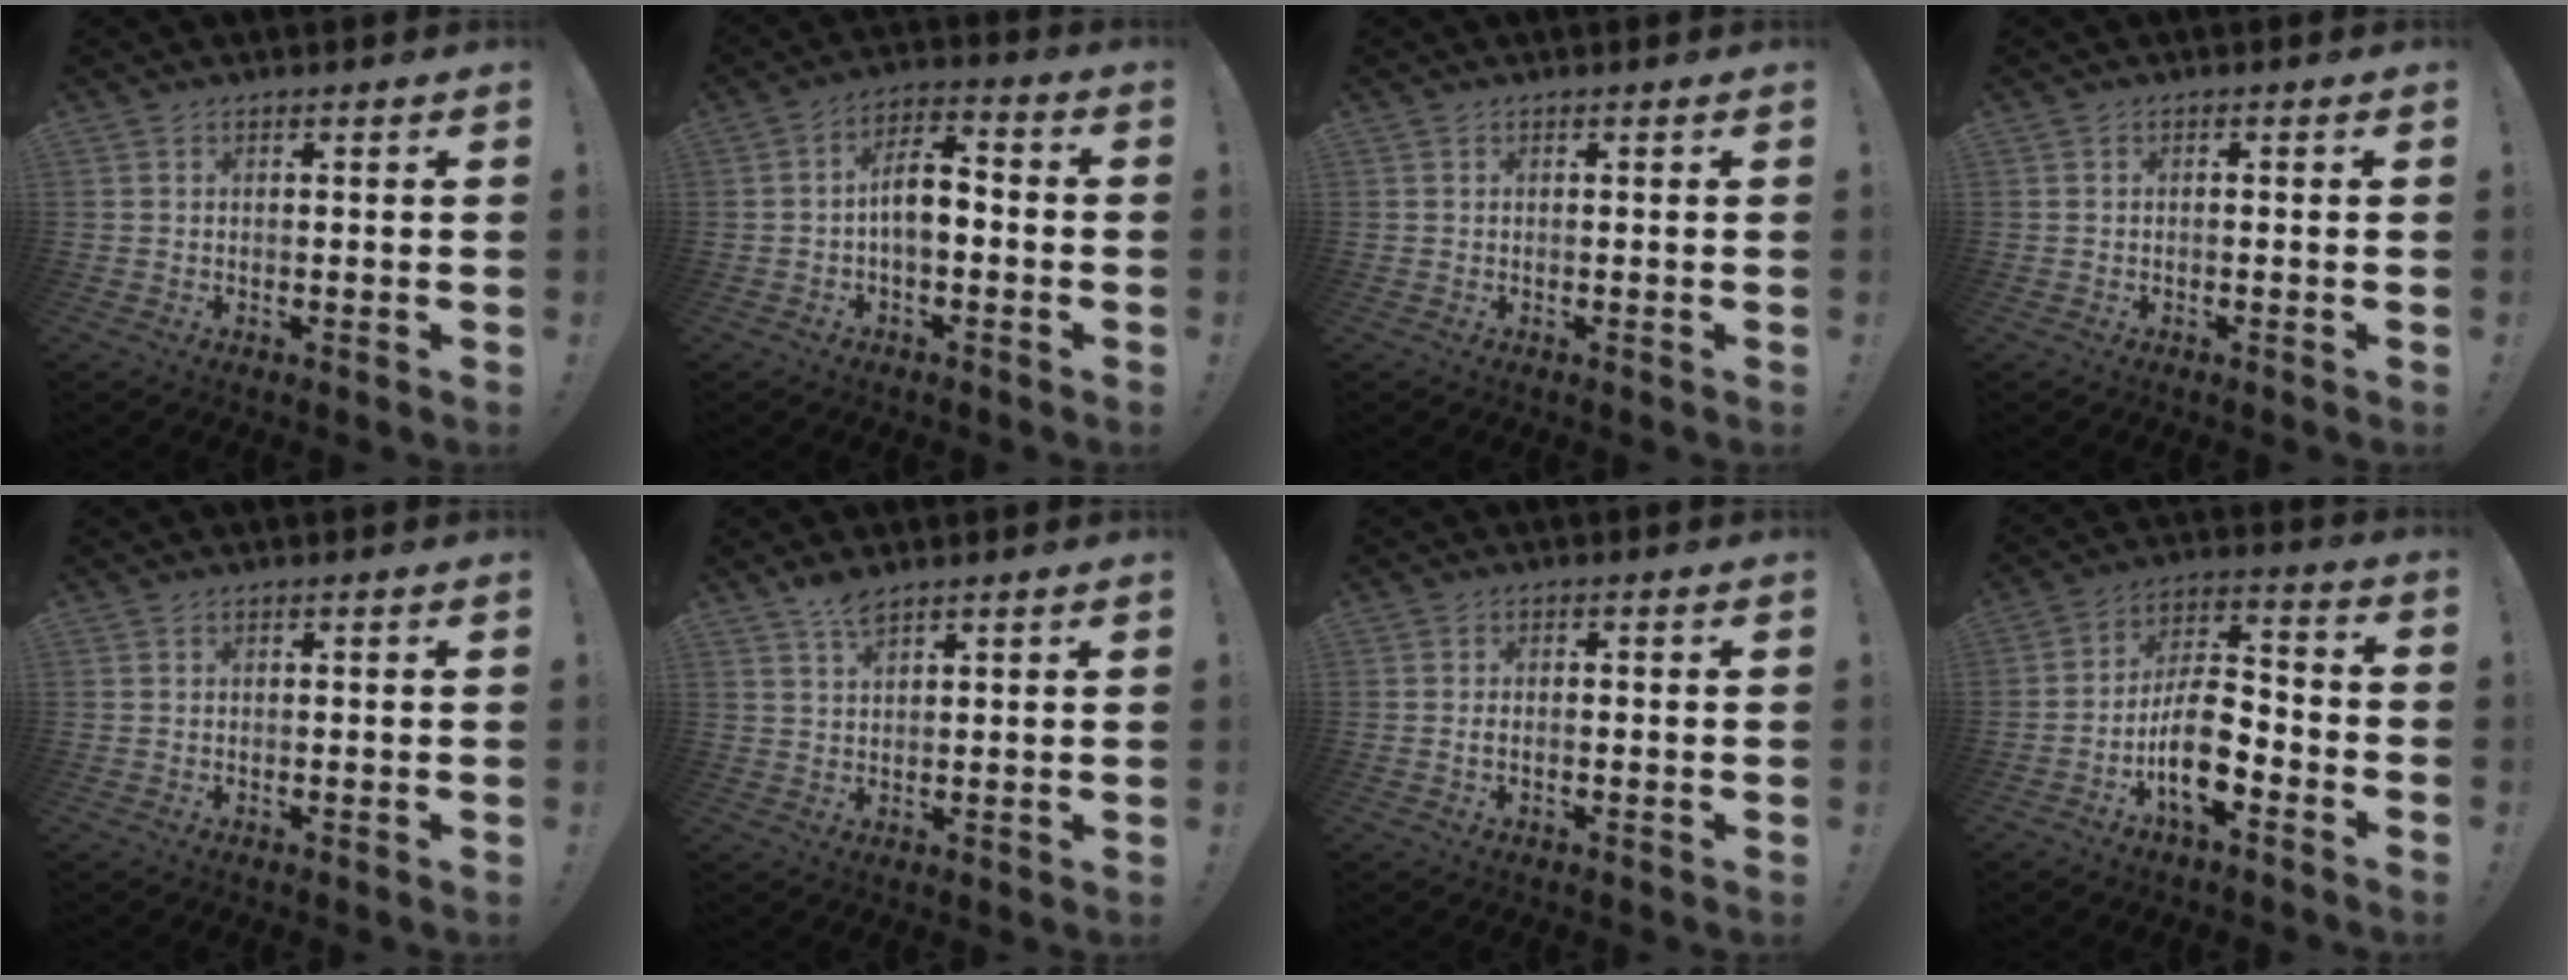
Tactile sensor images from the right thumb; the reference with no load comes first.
{"total": 8.5, "force": [-1.3, 4.4, 7.1], "torque": [-0.125, 0.013, -0.021]}
{"total": 0.0}
{"total": 0.7, "force": [-0.6, 0.0, 0.4], "torque": [-0.013, 0.002, -0.009]}
{"total": 0.0}
{"total": 3.9, "force": [3.0, 1.1, 2.3], "torque": [-0.040, -0.015, 0.052]}
{"total": 1.3, "force": [-0.4, 0.6, 1.1], "torque": [-0.019, 0.005, -0.008]}
{"total": 15.0, "force": [-6.3, 7.4, 11.4], "torque": [-0.198, 0.042, -0.103]}